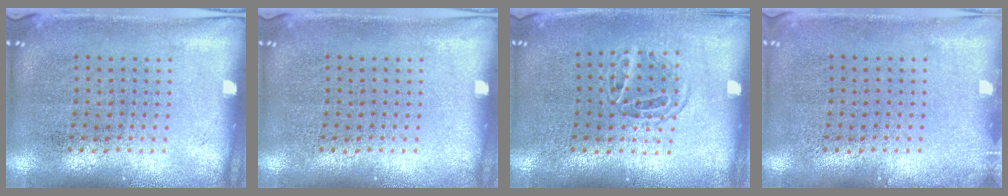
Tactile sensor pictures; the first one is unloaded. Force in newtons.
{"total": 0.0}
{"total": 1.1, "press": 1.0, "slide": 0.5}
{"total": 0.7, "press": 0.7, "slide": 0.1}